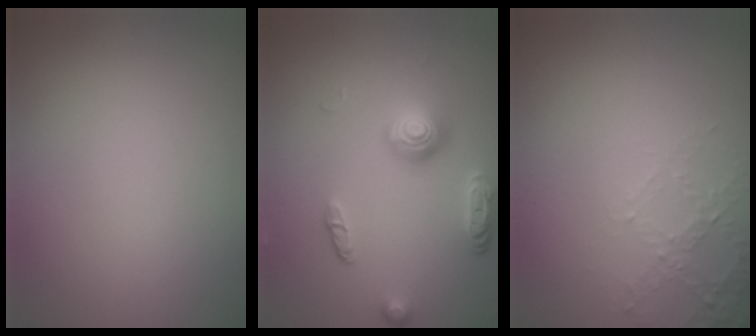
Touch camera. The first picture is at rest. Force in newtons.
{"total": 3.9, "press": 2.9, "slide": 2.7}
{"total": 2.2, "press": 2.1, "slide": 0.6}